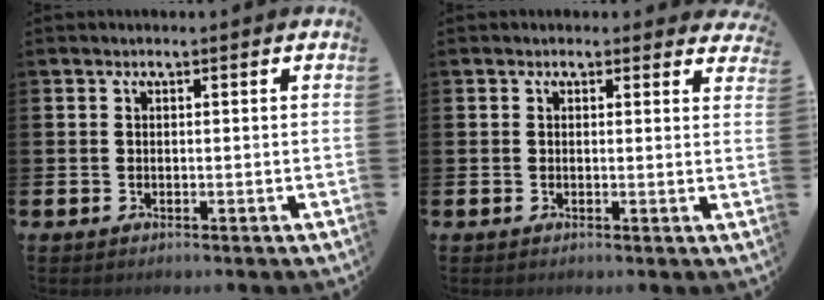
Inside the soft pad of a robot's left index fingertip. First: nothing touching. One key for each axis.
{"total": 1.1, "fx": 0.9, "fy": 0.5, "fz": 0.0, "tx": 0.000, "ty": 0.003, "tz": 0.017}